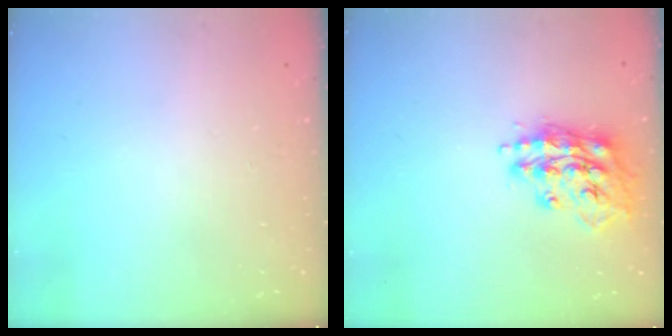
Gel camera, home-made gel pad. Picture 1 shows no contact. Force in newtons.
{"total": 15.5, "press": 15.5, "slide": 1.4}